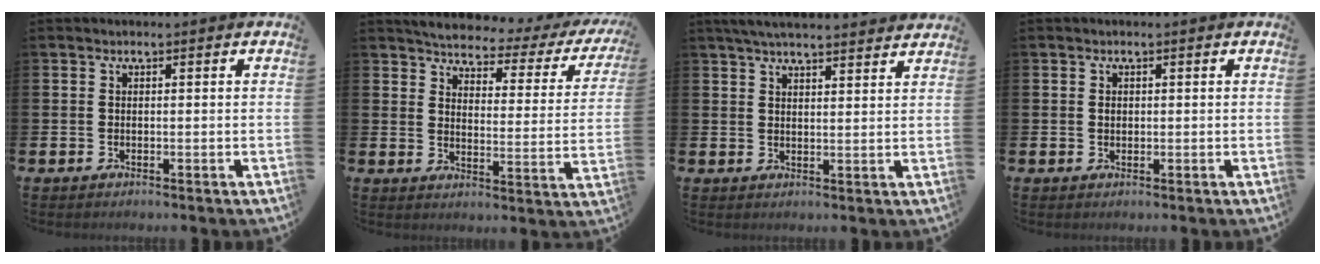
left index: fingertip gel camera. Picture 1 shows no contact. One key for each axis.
{"total": 4.2, "fx": 3.9, "fy": 0.8, "fz": 1.3, "tx": -0.048, "ty": -0.033, "tz": 0.057}
{"total": 4.5, "fx": 4.3, "fy": 0.3, "fz": 1.3, "tx": -0.033, "ty": -0.014, "tz": 0.079}
{"total": 0.7, "fx": 0.2, "fy": 0.6, "fz": 0.4, "tx": 0.001, "ty": 0.000, "tz": 0.001}